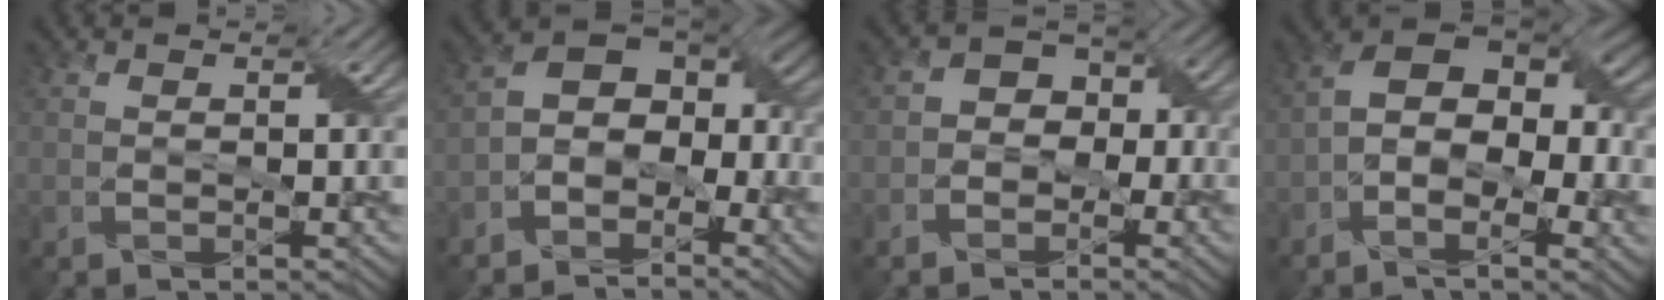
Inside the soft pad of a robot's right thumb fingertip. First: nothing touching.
{"total": 8.2, "force": [-3.9, 4.9, 5.4], "torque": [-0.077, 0.002, -0.086]}
{"total": 4.5, "force": [-1.4, 3.6, 2.3], "torque": [-0.021, 0.010, -0.045]}
{"total": 11.3, "force": [-1.4, 6.4, 9.2], "torque": [-0.146, 0.014, -0.020]}